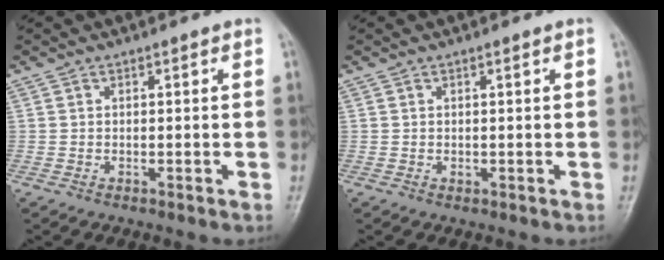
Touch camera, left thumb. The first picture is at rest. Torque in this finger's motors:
{"motor_torque": [-0.04, 0.13, 0.20, 0.22, 0.01]}